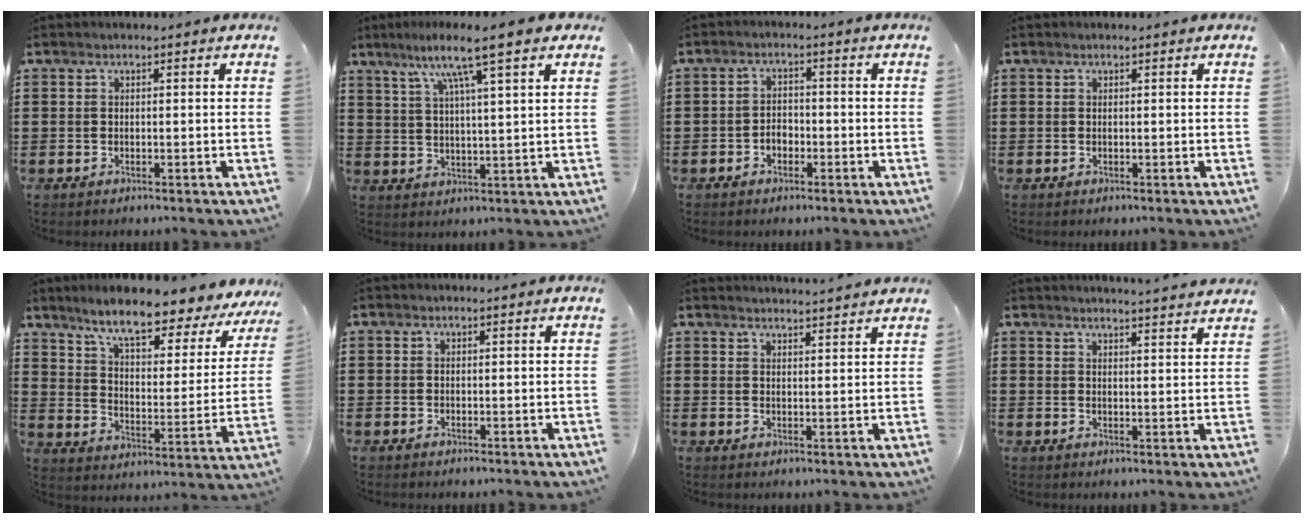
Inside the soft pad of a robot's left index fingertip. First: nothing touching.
{"total": 8.8, "force": [6.0, 0.0, 6.4], "torque": [-0.133, -0.015, 0.098]}
{"total": 2.2, "force": [-1.3, 1.4, 0.9], "torque": [-0.022, 0.005, -0.029]}
{"total": 0.0}
{"total": 8.8, "force": [7.5, 0.6, 4.6], "torque": [-0.103, -0.051, 0.119]}
{"total": 0.0}
{"total": 2.5, "force": [2.5, -0.5, 0.1], "torque": [-0.008, -0.010, 0.047]}
{"total": 3.0, "force": [2.9, -0.7, 0.2], "torque": [-0.011, -0.014, 0.053]}